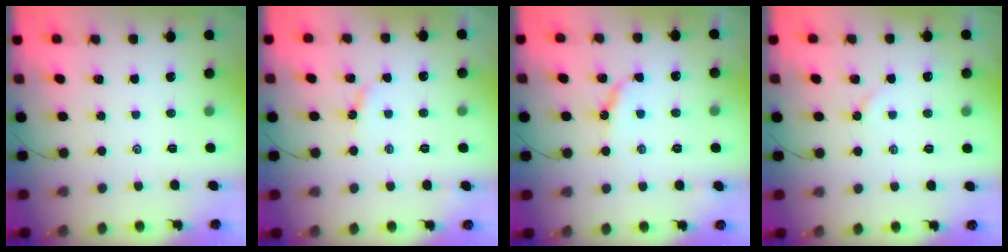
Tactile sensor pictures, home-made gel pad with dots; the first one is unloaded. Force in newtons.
{"total": 3.2, "press": 3.2, "slide": 0.3}
{"total": 5.0, "press": 4.9, "slide": 0.6}
{"total": 2.7, "press": 2.7, "slide": 0.5}